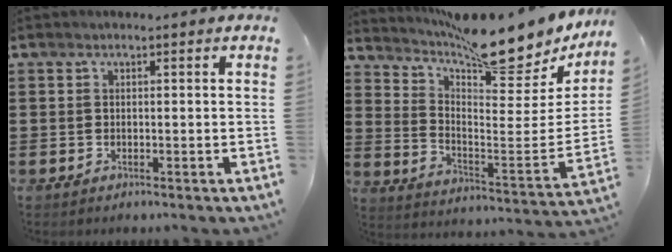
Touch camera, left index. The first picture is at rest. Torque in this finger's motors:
{"motor_torque": [0.42, 0.35, 0.71, 0.18]}